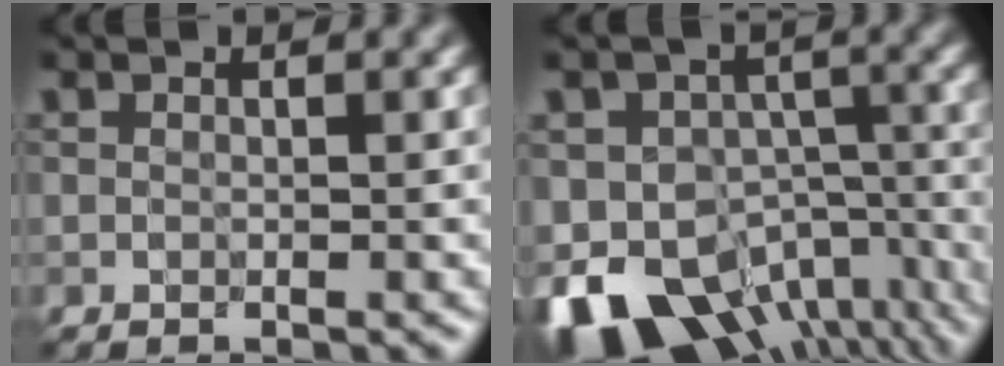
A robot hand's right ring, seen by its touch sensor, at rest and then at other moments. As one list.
[{"total": 16.3, "force": [-9.5, 10.4, 8.2], "torque": [-0.152, -0.032, -0.118]}]